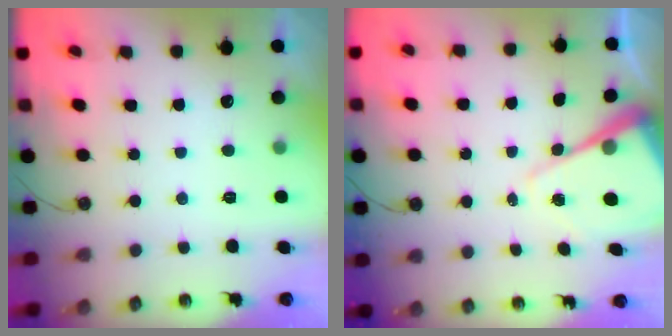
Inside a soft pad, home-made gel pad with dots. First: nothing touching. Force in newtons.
{"total": 11.4, "press": 11.4, "slide": 1.0}